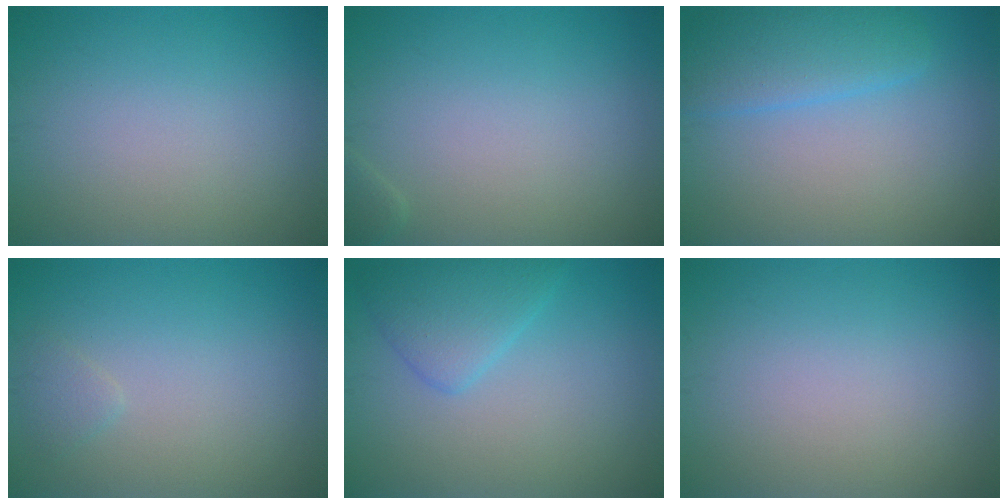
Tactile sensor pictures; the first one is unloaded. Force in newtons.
{"total": 0.7, "press": 0.7, "slide": 0.1}
{"total": 2.7, "press": 2.7, "slide": 0.0}
{"total": 0.9, "press": 0.9, "slide": 0.1}
{"total": 2.3, "press": 2.3, "slide": 0.0}
{"total": 0.0}